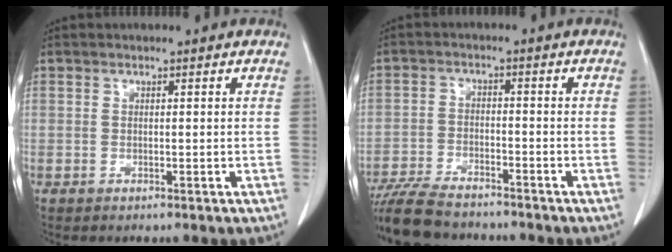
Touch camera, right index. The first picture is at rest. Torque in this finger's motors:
{"motor_torque": [0.40, -0.39, 0.22, 0.07]}